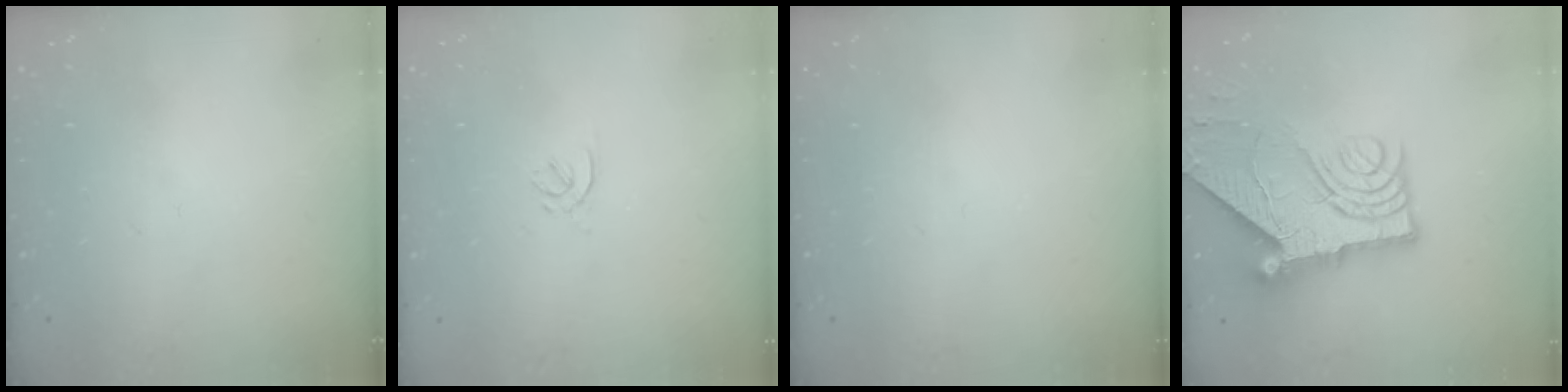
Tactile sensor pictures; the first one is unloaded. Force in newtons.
{"total": 1.7, "press": 1.6, "slide": 0.6}
{"total": 0.0}
{"total": 15.2, "press": 15.1, "slide": 1.6}